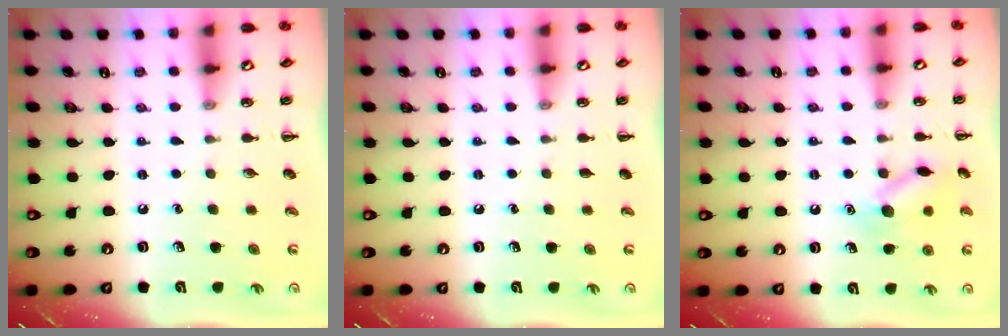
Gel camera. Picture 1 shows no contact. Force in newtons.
{"total": 0.0}
{"total": 10.9, "press": 10.9, "slide": 0.5}